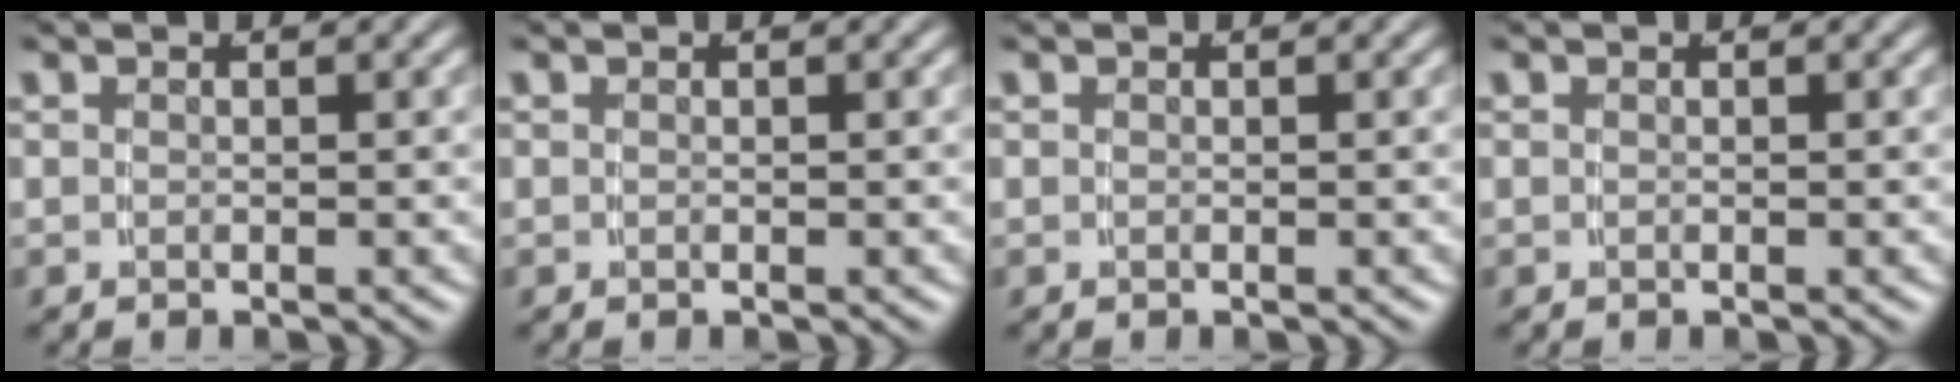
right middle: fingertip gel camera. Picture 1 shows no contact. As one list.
[{"total": 0.0}, {"total": 0.0}, {"total": 0.0}]